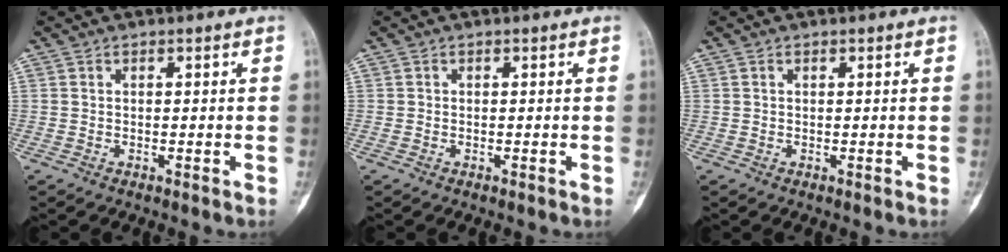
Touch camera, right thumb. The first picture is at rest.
{"total": 0.0}
{"total": 0.0}